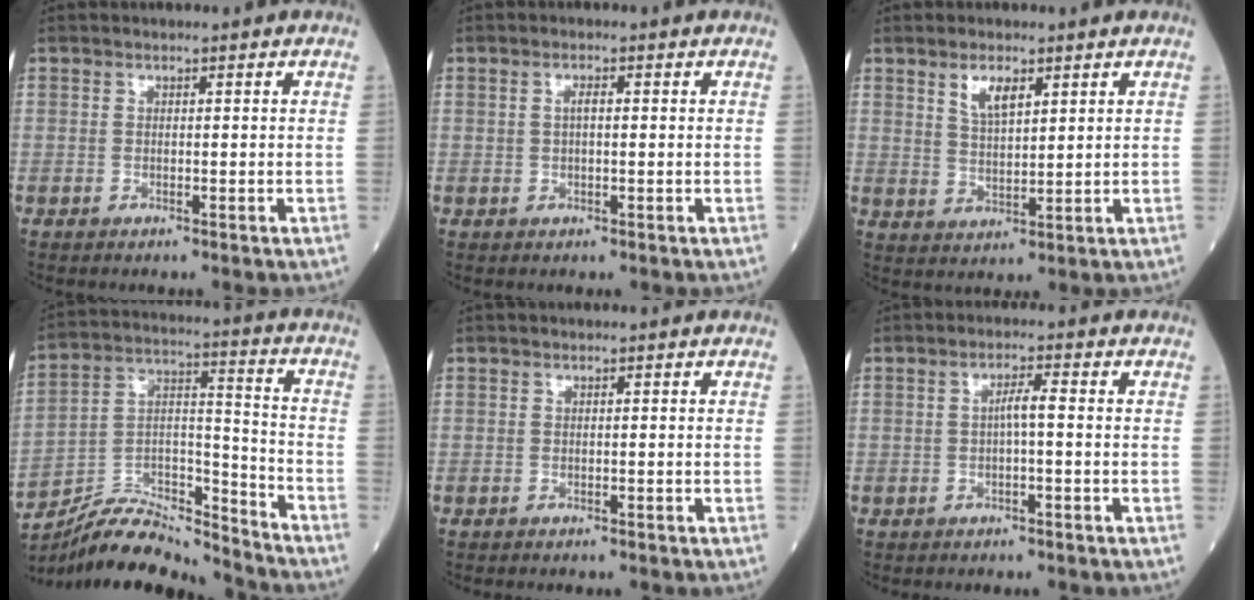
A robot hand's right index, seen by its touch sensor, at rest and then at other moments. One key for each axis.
{"total": 2.0, "fx": 0.3, "fy": 0.9, "fz": 1.8, "tx": -0.044, "ty": 0.009, "tz": 0.008}
{"total": 4.9, "fx": 2.6, "fy": 2.0, "fz": 3.7, "tx": -0.079, "ty": 0.003, "tz": 0.053}
{"total": 17.1, "fx": -16.3, "fy": 2.6, "fz": 4.5, "tx": -0.090, "ty": 0.031, "tz": -0.286}
{"total": 0.9, "fx": -0.6, "fy": 0.5, "fz": 0.4, "tx": -0.017, "ty": 0.000, "tz": -0.007}
{"total": 2.8, "fx": -0.1, "fy": 0.6, "fz": 2.7, "tx": -0.055, "ty": 0.007, "tz": 0.001}